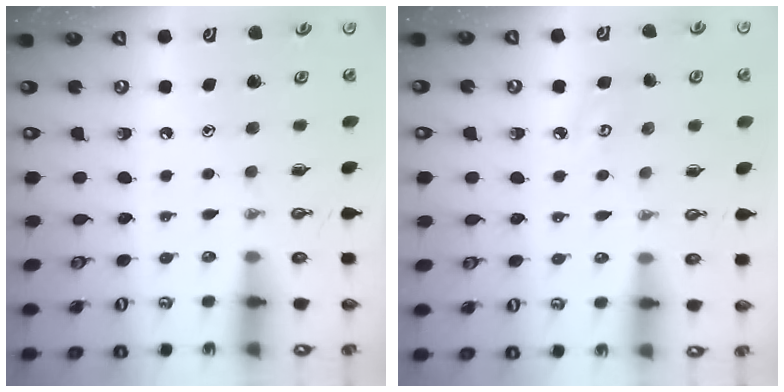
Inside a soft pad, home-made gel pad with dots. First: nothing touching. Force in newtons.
{"total": 5.1, "press": 5.1, "slide": 0.5}